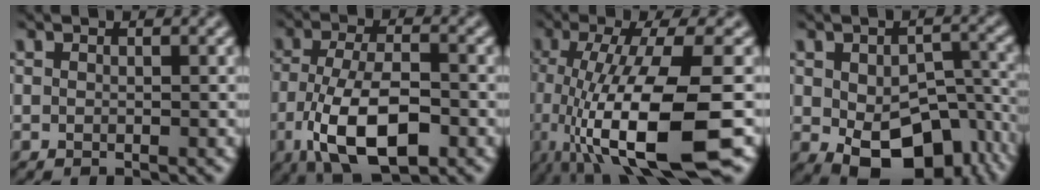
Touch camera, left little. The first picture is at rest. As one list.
[{"total": 9.1, "force": [-3.8, 3.9, 7.3], "torque": [-0.150, -0.009, -0.070]}, {"total": 11.8, "force": [-4.6, 2.6, 10.5], "torque": [-0.194, -0.020, -0.078]}, {"total": 11.9, "force": [-4.3, 6.9, 8.6], "torque": [-0.141, -0.028, -0.046]}]